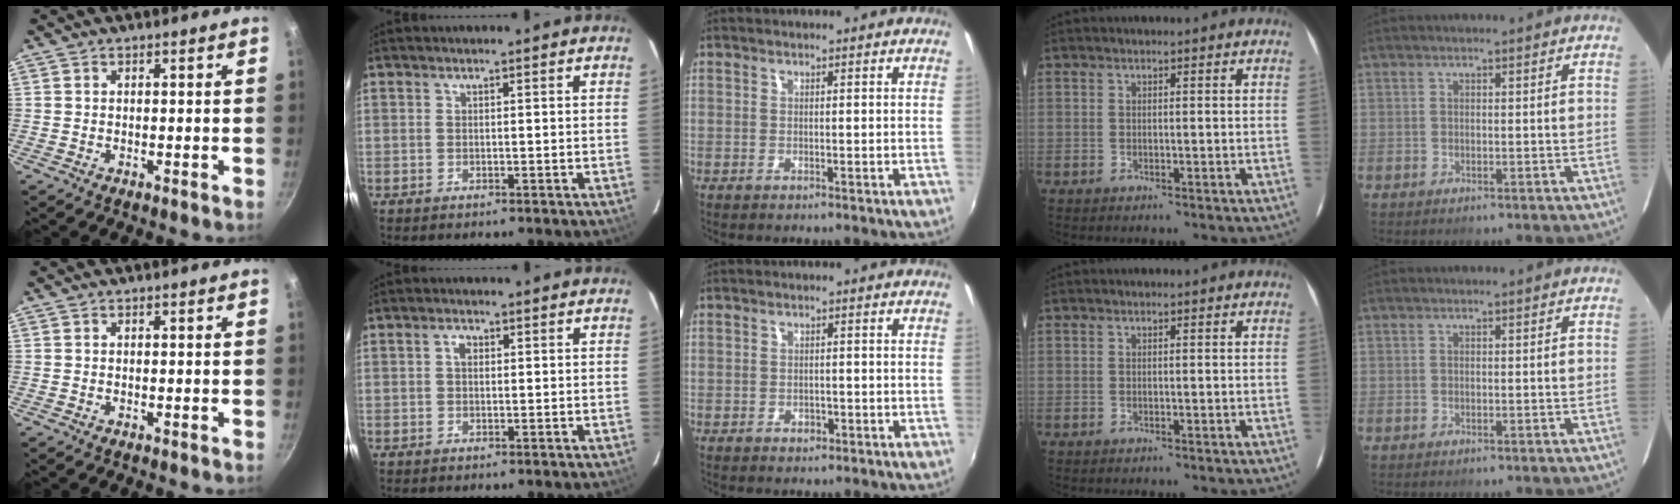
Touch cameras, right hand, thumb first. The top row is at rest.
{"index": {"total": 1.6, "force": [0.3, 1.1, 1.1], "torque": [-0.019, 0.007, 0.003]}, "middle": {"total": 1.6, "force": [-0.8, 1.2, 0.5], "torque": [-0.007, -0.002, -0.011]}}